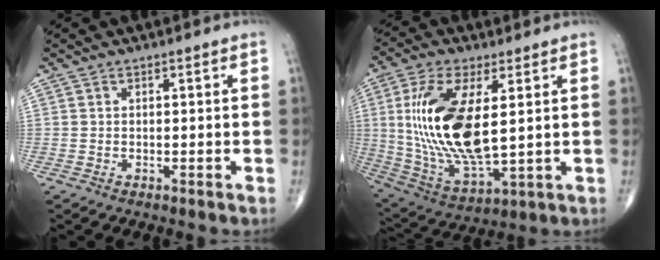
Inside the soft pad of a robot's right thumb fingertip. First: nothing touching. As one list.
[{"total": 19.8, "force": [2.8, 8.3, 17.8], "torque": [-0.362, -0.021, 0.062]}]